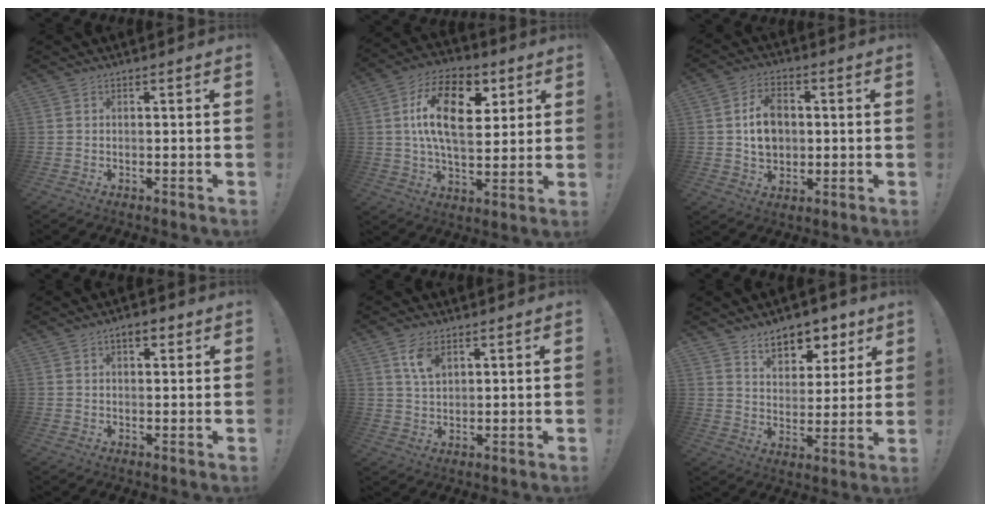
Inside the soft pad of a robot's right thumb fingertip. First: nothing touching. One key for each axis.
{"total": 19.1, "fx": 5.5, "fy": 10.8, "fz": 14.8, "tx": -0.251, "ty": -0.013, "tz": 0.089}
{"total": 10.5, "fx": 0.9, "fy": 8.3, "fz": 6.4, "tx": -0.088, "ty": 0.010, "tz": 0.020}
{"total": 4.0, "fx": 2.0, "fy": 2.1, "fz": 2.7, "tx": -0.029, "ty": -0.004, "tz": 0.032}
{"total": 6.5, "fx": 3.5, "fy": 3.8, "fz": 4.1, "tx": -0.067, "ty": -0.011, "tz": 0.063}
{"total": 10.0, "fx": 7.4, "fy": 5.8, "fz": 3.5, "tx": -0.044, "ty": -0.055, "tz": 0.137}